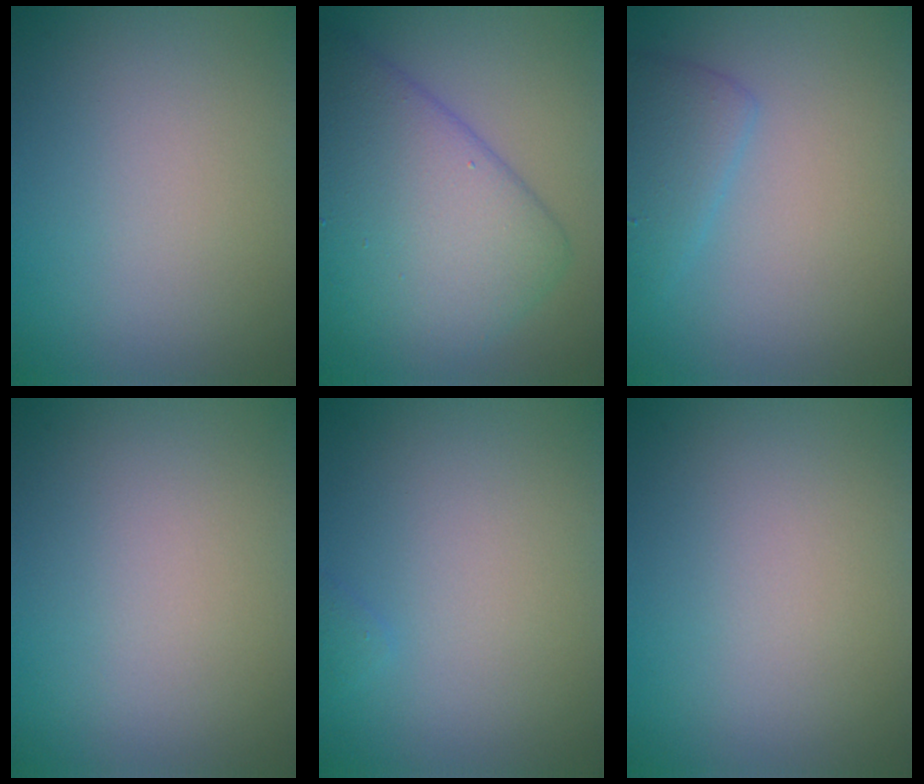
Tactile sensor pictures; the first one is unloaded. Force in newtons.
{"total": 9.2, "press": 9.2, "slide": 0.3}
{"total": 2.6, "press": 2.6, "slide": 0.2}
{"total": 0.0}
{"total": 0.6, "press": 0.6, "slide": 0.1}
{"total": 0.0}